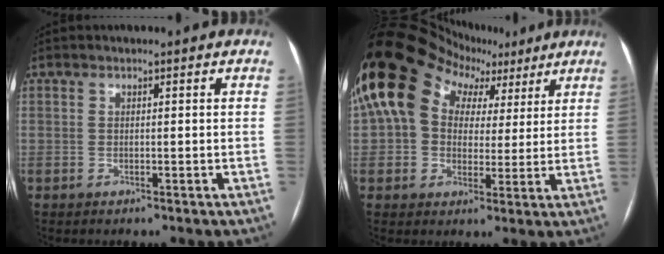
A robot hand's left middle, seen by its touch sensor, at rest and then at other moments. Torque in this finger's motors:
{"motor_torque": [1.24, -0.89, 1.05, 0.21]}